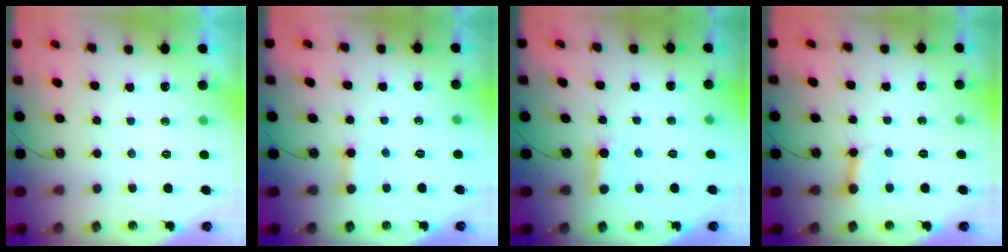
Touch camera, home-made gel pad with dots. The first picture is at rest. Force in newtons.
{"total": 3.0, "press": 3.0, "slide": 0.2}
{"total": 2.5, "press": 2.5, "slide": 0.2}
{"total": 3.4, "press": 3.4, "slide": 0.3}